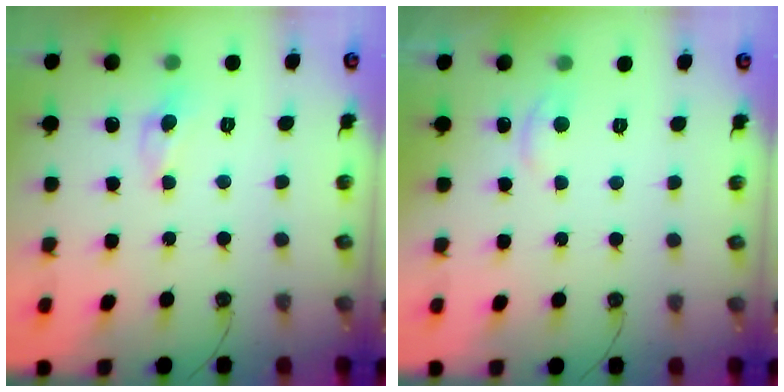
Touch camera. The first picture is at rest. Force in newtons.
{"total": 1.7, "press": 1.5, "slide": 0.6}